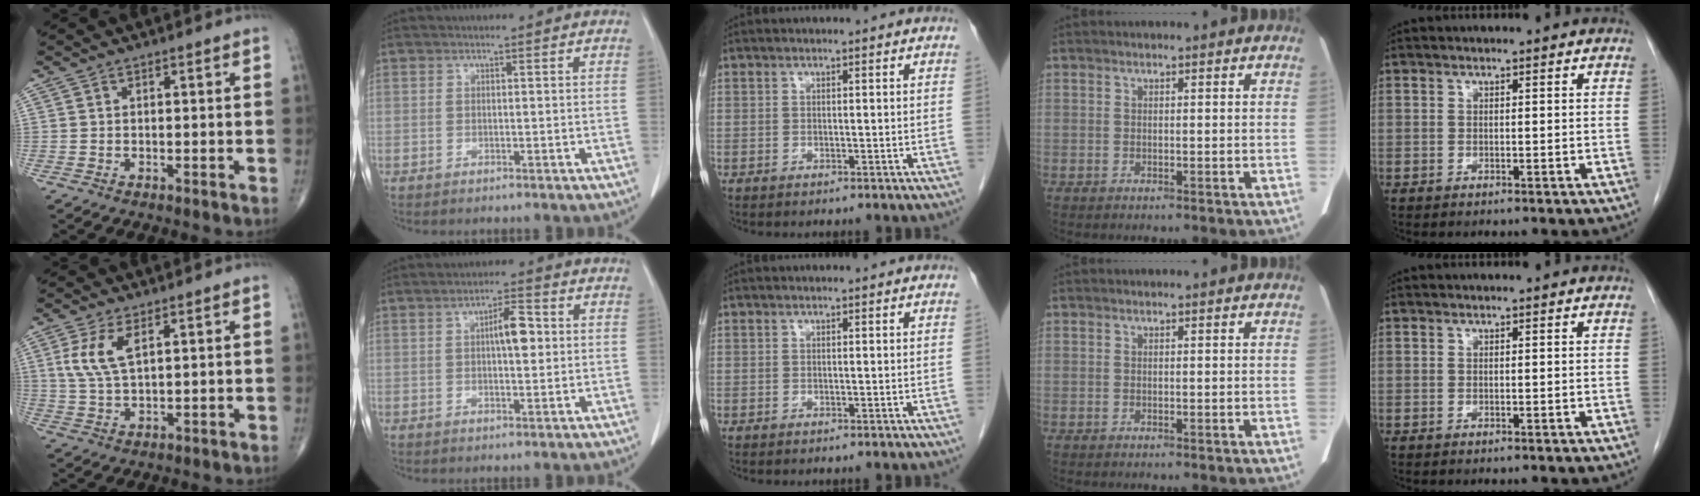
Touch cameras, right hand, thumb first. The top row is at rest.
{"thumb": {"total": 6.5, "force": [2.4, 2.6, 5.5], "torque": [-0.126, -0.003, 0.055]}, "index": {"total": 4.8, "force": [0.7, 1.4, 4.6], "torque": [-0.076, 0.009, 0.010]}}